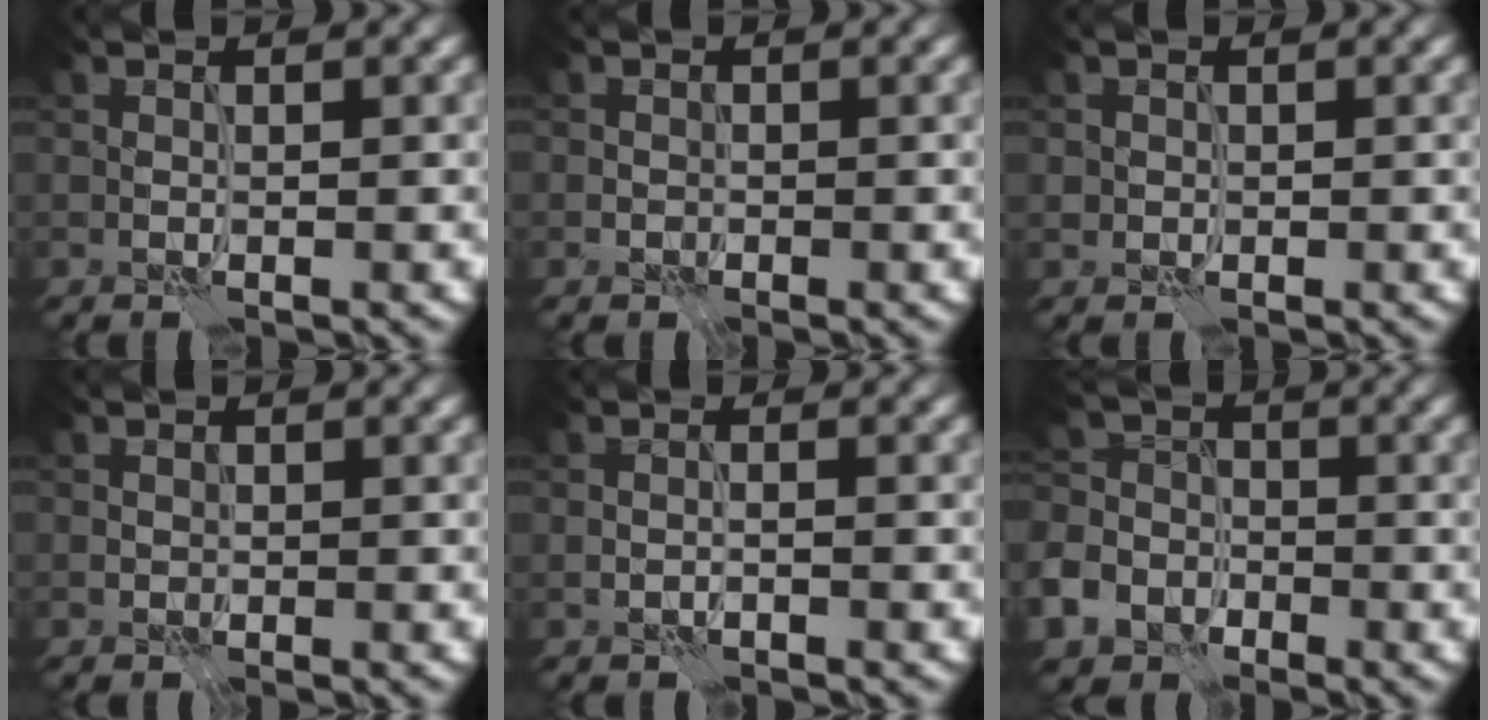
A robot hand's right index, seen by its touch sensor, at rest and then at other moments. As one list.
[{"total": 0.8, "force": [-0.1, 0.8, 0.1], "torque": [0.000, -0.003, -0.001]}, {"total": 0.7, "force": [0.2, 0.7, 0.0], "torque": [0.002, -0.002, 0.006]}, {"total": 0.6, "force": [0.1, 0.6, 0.1], "torque": [-0.003, -0.001, 0.005]}, {"total": 0.8, "force": [-0.5, -0.5, -0.2], "torque": [0.000, -0.004, -0.011]}, {"total": 6.6, "force": [-4.7, 4.4, 1.5], "torque": [-0.024, -0.016, -0.091]}]